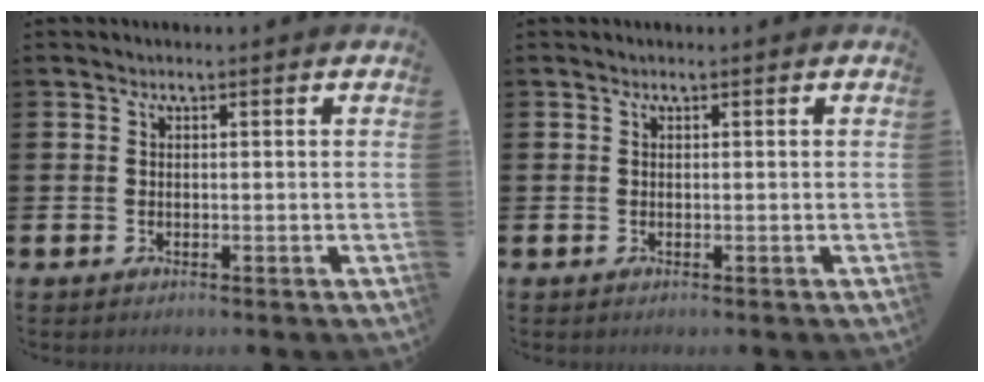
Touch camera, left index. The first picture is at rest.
{"total": 0.0}